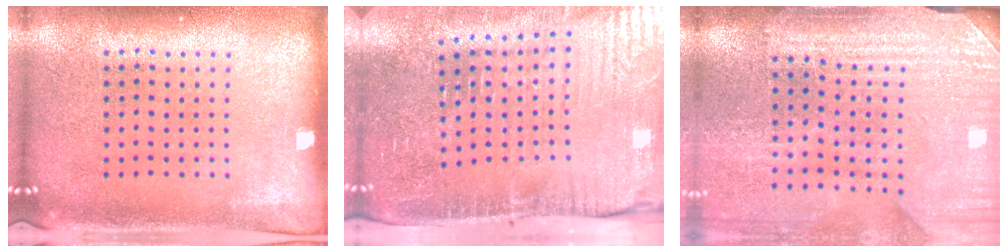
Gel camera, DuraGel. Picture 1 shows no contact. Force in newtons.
{"total": 4.7, "press": 4.5, "slide": 1.5}
{"total": 3.4, "press": 3.3, "slide": 0.6}